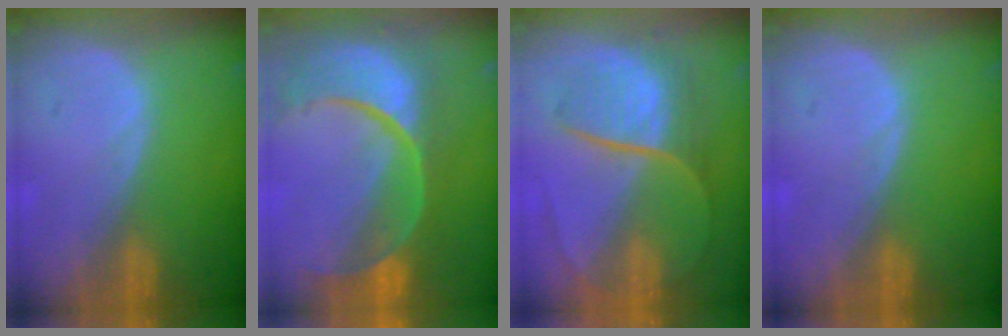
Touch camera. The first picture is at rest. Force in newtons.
{"total": 13.6, "press": 10.9, "slide": 8.2}
{"total": 8.9, "press": 7.5, "slide": 4.7}
{"total": 0.0}